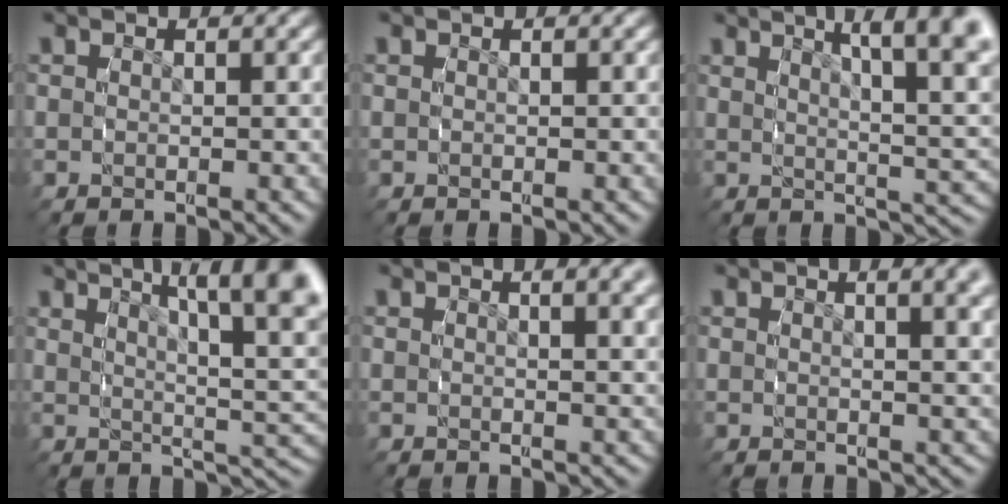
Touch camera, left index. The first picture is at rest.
{"total": 0.0}
{"total": 10.7, "force": [5.1, 4.2, 8.4], "torque": [-0.086, 0.013, 0.065]}
{"total": 11.7, "force": [5.3, 4.9, 9.3], "torque": [-0.089, 0.014, 0.066]}
{"total": 2.8, "force": [1.8, 0.2, 2.1], "torque": [-0.023, 0.006, 0.024]}
{"total": 4.3, "force": [2.6, 0.8, 3.3], "torque": [-0.035, 0.012, 0.034]}